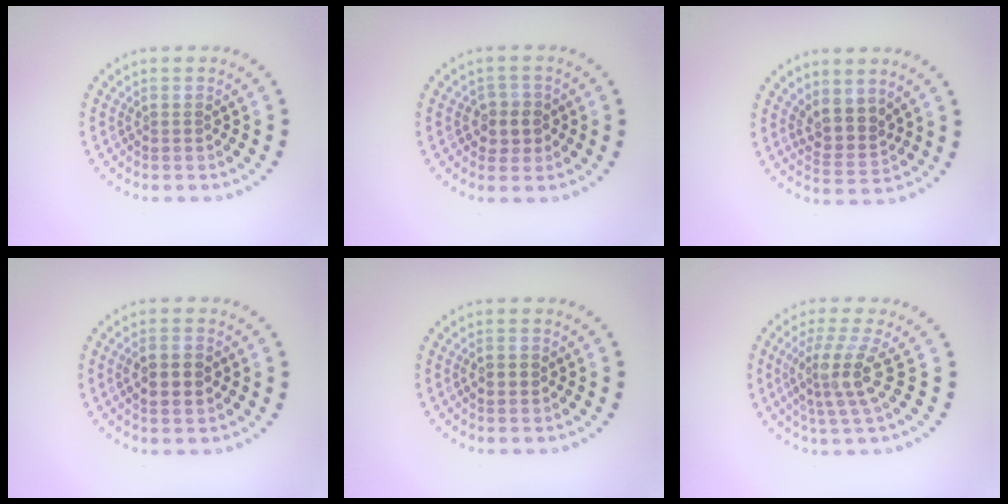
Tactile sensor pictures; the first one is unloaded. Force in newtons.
{"total": 2.6, "press": 2.4, "slide": 0.9}
{"total": 2.9, "press": 2.3, "slide": 1.7}
{"total": 2.8, "press": 2.8, "slide": 0.2}
{"total": 1.7, "press": 1.7, "slide": 0.1}
{"total": 4.1, "press": 2.8, "slide": 2.9}